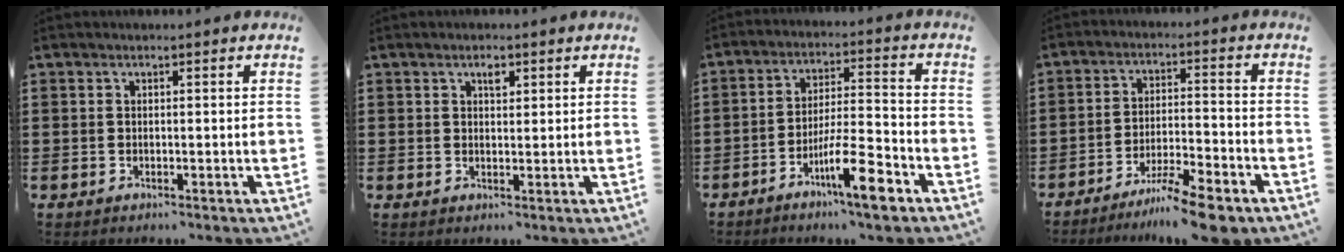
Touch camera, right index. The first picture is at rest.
{"total": 1.8, "force": [0.9, 0.9, 1.3], "torque": [-0.020, 0.002, 0.014]}
{"total": 10.3, "force": [-5.7, 2.3, 8.3], "torque": [-0.148, 0.009, -0.098]}
{"total": 8.0, "force": [-6.5, 0.5, 4.6], "torque": [-0.085, 0.001, -0.122]}